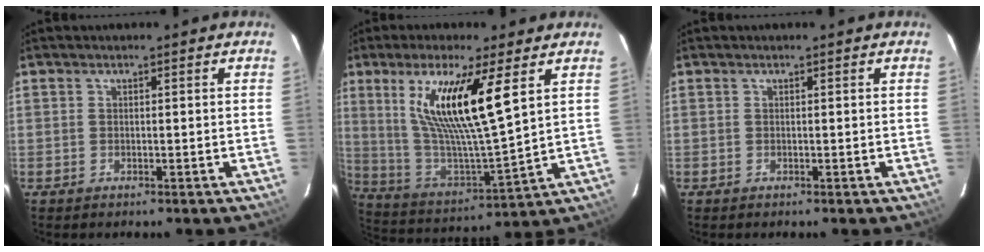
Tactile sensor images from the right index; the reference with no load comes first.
{"total": 17.3, "force": [7.1, 1.9, 15.6], "torque": [-0.285, -0.009, 0.145]}
{"total": 0.0}